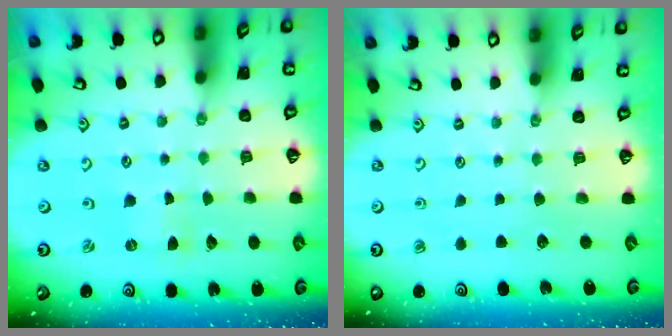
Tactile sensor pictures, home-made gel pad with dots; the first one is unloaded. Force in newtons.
{"total": 0.0}